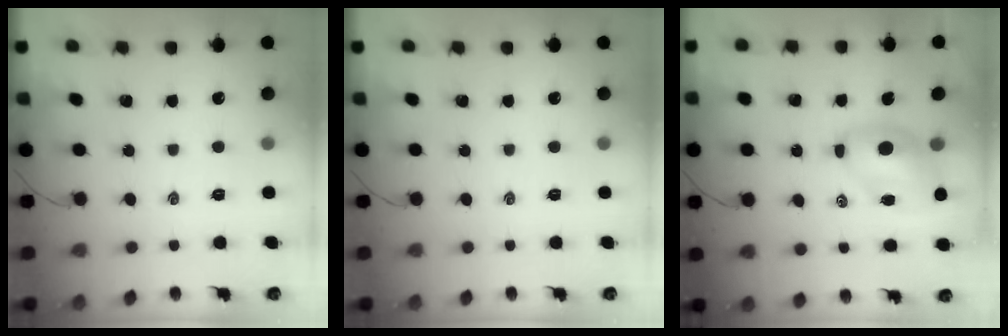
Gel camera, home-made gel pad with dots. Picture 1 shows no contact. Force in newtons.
{"total": 0.0}
{"total": 6.8, "press": 6.6, "slide": 1.7}